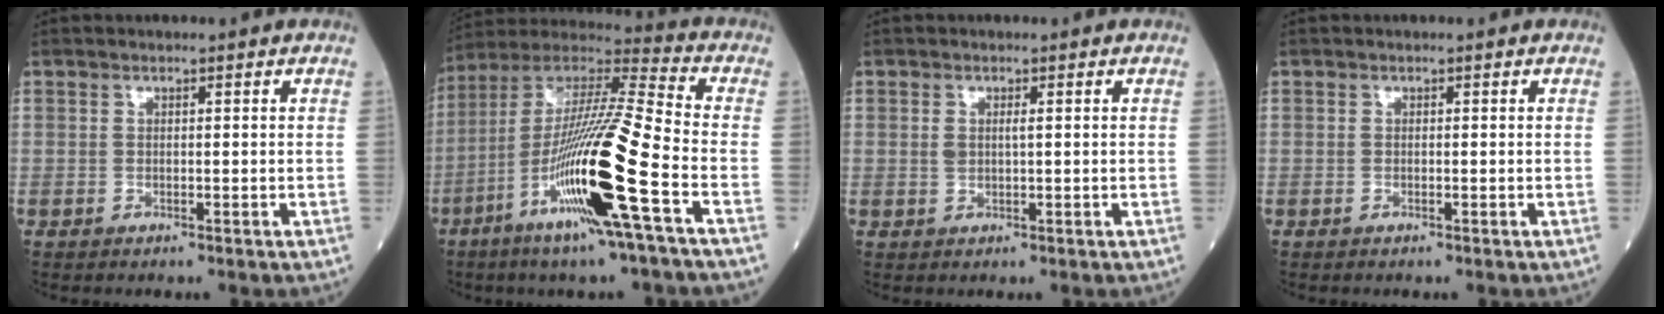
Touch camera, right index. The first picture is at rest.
{"total": 20.5, "force": [-7.3, -0.1, 19.2], "torque": [-0.389, -0.025, -0.145]}
{"total": 1.8, "force": [0.4, 0.6, 1.6], "torque": [-0.035, 0.002, 0.010]}
{"total": 0.0}